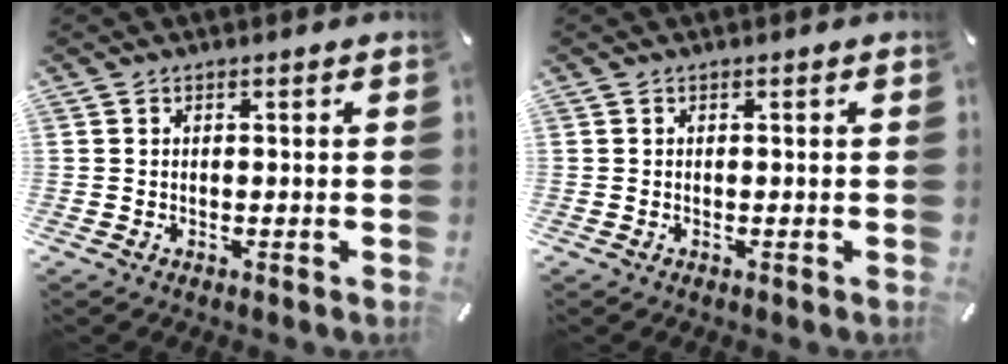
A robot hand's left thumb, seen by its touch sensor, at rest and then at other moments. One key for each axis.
{"total": 0.0}